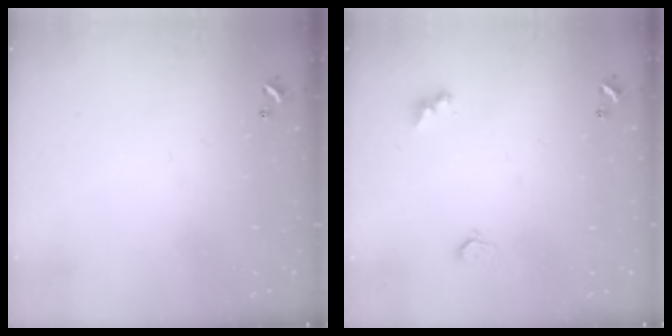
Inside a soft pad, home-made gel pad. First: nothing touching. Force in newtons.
{"total": 3.4, "press": 3.4, "slide": 0.6}